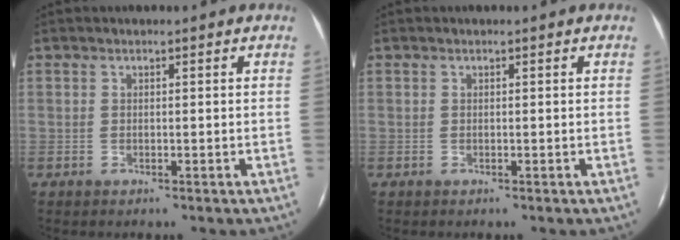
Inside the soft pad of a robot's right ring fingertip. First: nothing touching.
{"total": 0.0}